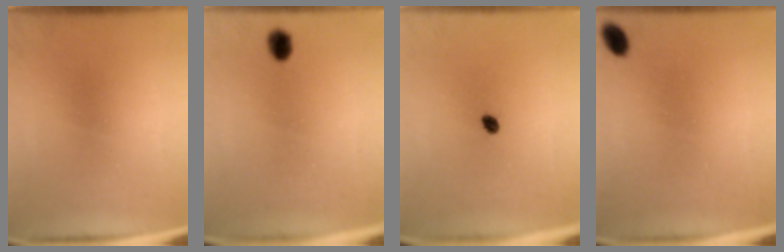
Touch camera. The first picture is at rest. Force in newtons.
{"total": 2.7}
{"total": 1.7}
{"total": 3.0}